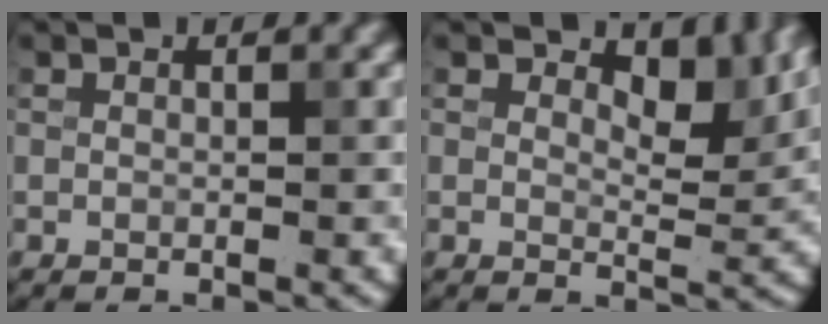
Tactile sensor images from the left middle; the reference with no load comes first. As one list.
[{"total": 4.3, "force": [2.6, 1.9, 2.8], "torque": [-0.040, -0.007, 0.034]}]